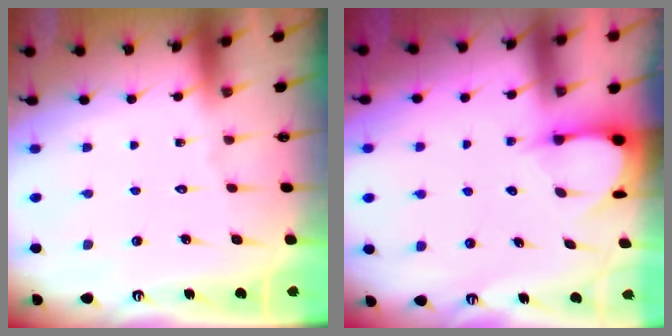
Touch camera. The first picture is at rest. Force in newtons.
{"total": 3.5, "press": 3.5, "slide": 0.3}